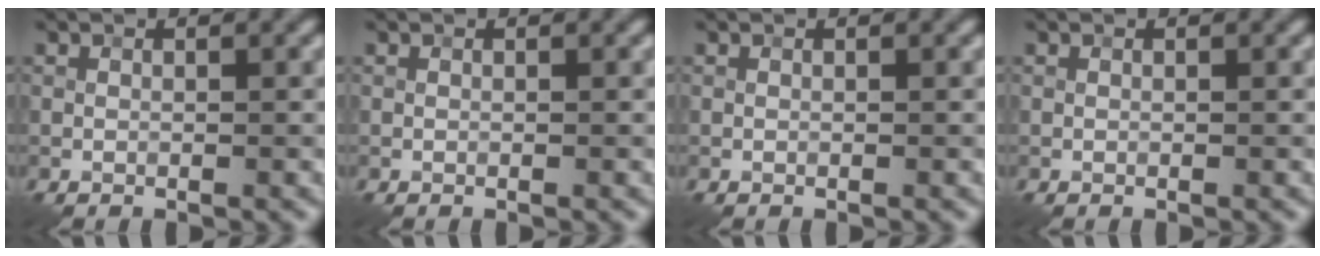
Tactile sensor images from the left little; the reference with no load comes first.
{"total": 0.0}
{"total": 0.0}
{"total": 0.0}